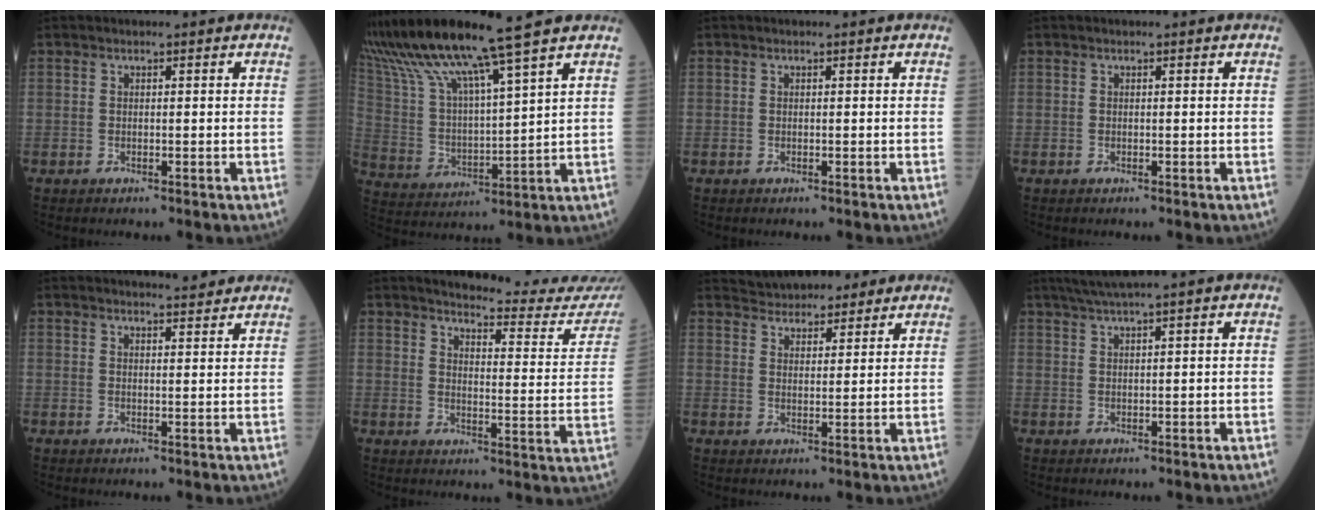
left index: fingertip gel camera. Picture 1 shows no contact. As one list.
[{"total": 16.6, "force": [13.3, -1.1, 9.9], "torque": [-0.188, 0.016, 0.248]}, {"total": 0.0}, {"total": 0.0}, {"total": 4.0, "force": [3.9, 0.3, 1.0], "torque": [-0.017, -0.001, 0.043]}, {"total": 17.8, "force": [17.3, 0.2, 4.0], "torque": [-0.047, -0.109, 0.187]}, {"total": 9.0, "force": [8.1, 3.2, 2.2], "torque": [-0.027, 0.027, 0.117]}, {"total": 3.2, "force": [2.4, -1.0, 1.9], "torque": [-0.043, 0.008, 0.051]}]